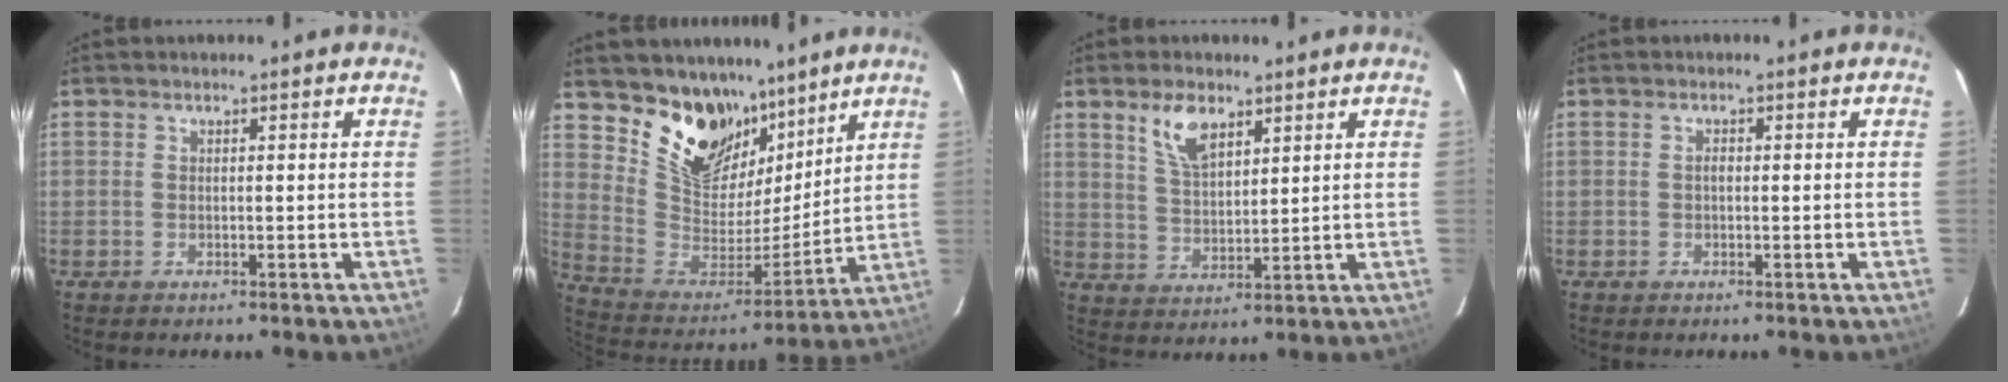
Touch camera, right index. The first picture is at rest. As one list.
[{"total": 17.6, "force": [12.3, 10.4, 7.0], "torque": [-0.159, -0.012, 0.239]}, {"total": 7.2, "force": [4.4, 3.3, 4.7], "torque": [-0.087, 0.008, 0.089]}, {"total": 0.8, "force": [-0.1, 0.5, 0.6], "torque": [-0.010, 0.005, -0.002]}]